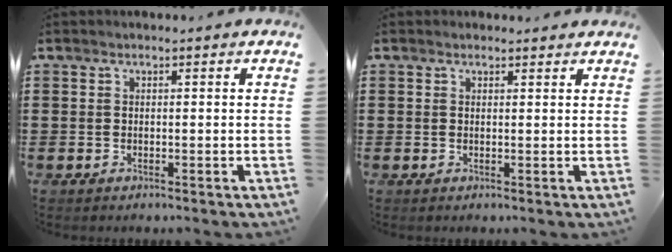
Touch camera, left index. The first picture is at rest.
{"total": 0.9, "force": [0.8, 0.4, 0.1], "torque": [-0.004, 0.002, 0.017]}